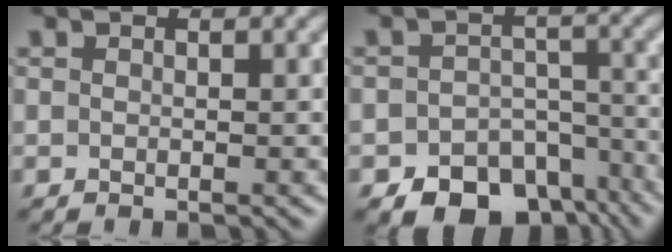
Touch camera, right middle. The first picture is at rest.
{"total": 8.4, "force": [-5.8, 4.9, 3.7], "torque": [-0.047, -0.019, -0.083]}